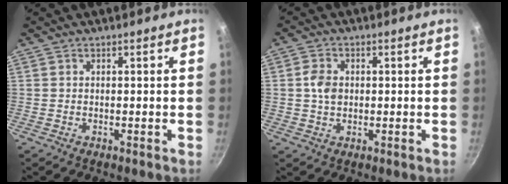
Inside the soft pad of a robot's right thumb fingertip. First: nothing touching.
{"total": 4.2, "force": [0.3, 3.2, 2.8], "torque": [-0.044, 0.004, 0.001]}